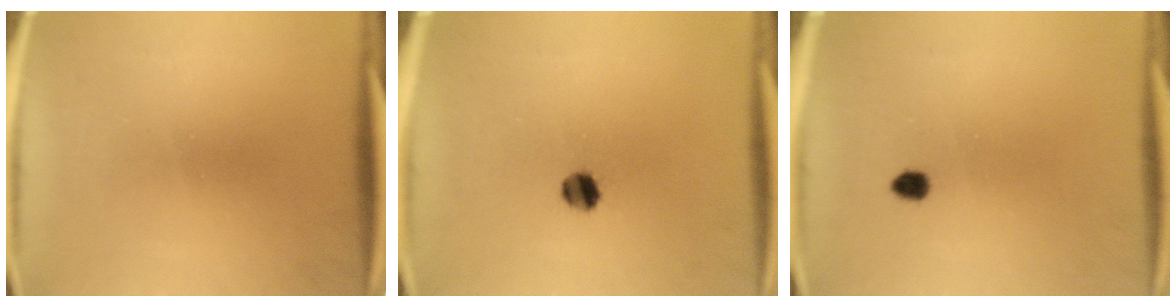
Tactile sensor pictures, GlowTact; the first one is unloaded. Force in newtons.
{"total": 3.8}
{"total": 1.8}